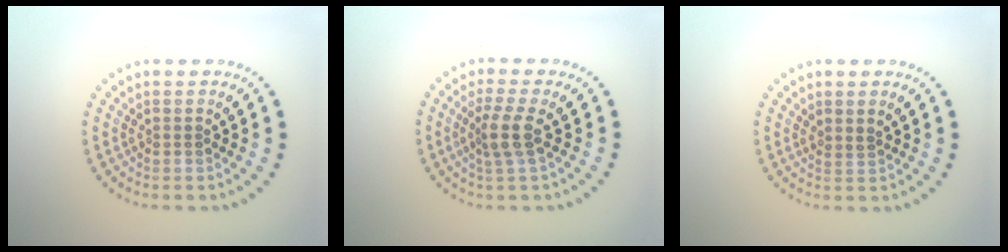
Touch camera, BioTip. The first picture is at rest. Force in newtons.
{"total": 2.6, "press": 2.0, "slide": 1.7}
{"total": 0.6, "press": 0.3, "slide": 0.6}